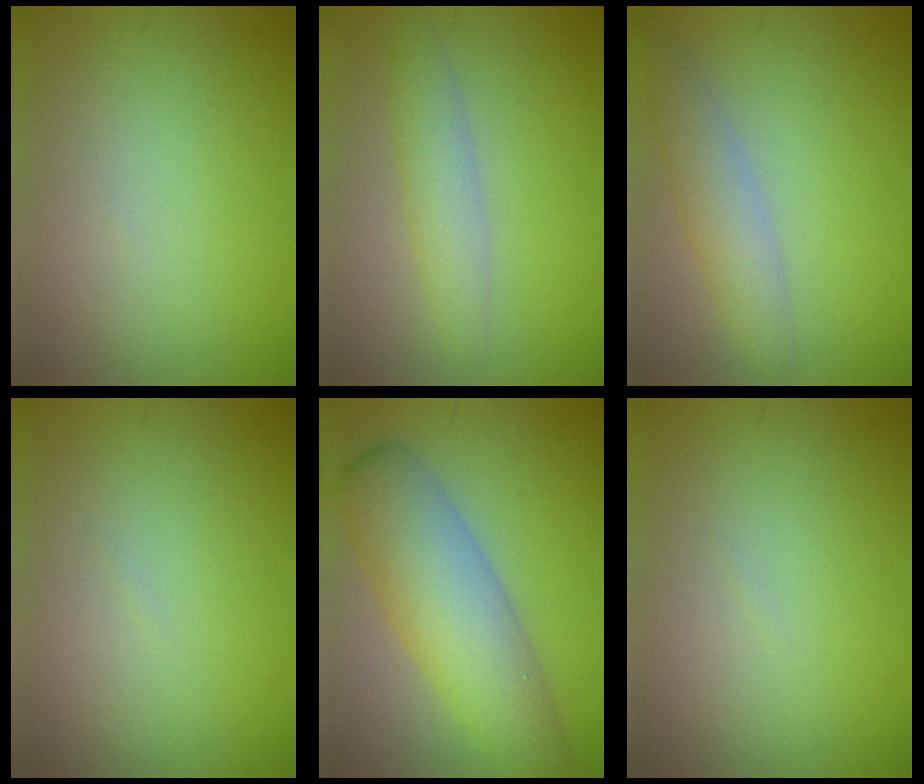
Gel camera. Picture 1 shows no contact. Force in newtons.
{"total": 2.8, "press": 2.8, "slide": 0.1}
{"total": 3.1, "press": 3.1, "slide": 0.2}
{"total": 0.0}
{"total": 7.4, "press": 7.4, "slide": 0.3}
{"total": 0.0}